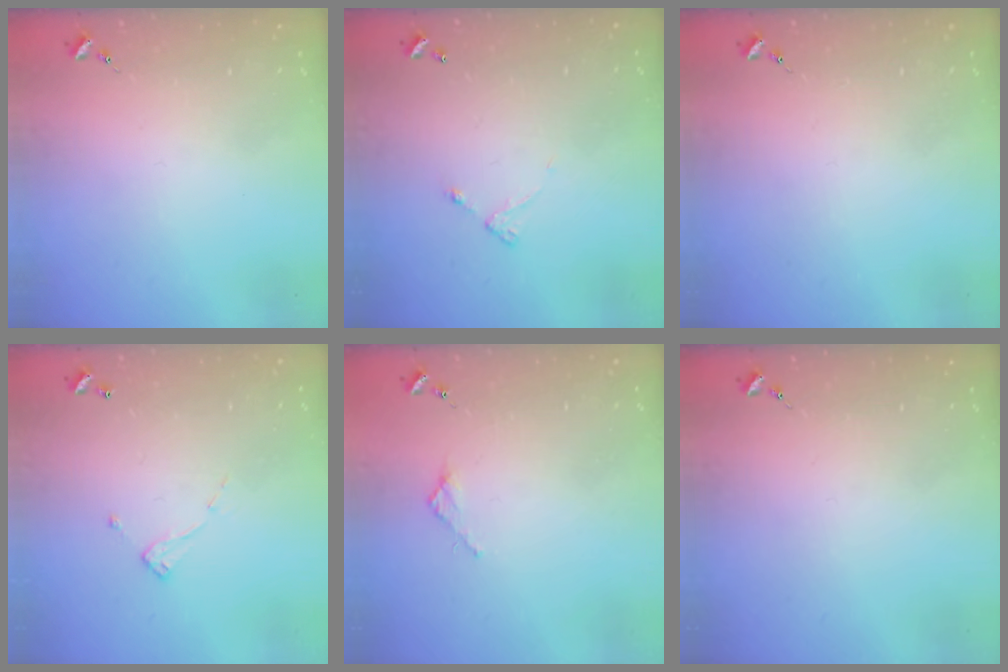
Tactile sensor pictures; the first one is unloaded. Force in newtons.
{"total": 4.0, "press": 4.0, "slide": 0.3}
{"total": 0.0}
{"total": 6.5, "press": 6.5, "slide": 0.2}
{"total": 2.4, "press": 2.3, "slide": 0.3}
{"total": 0.0}